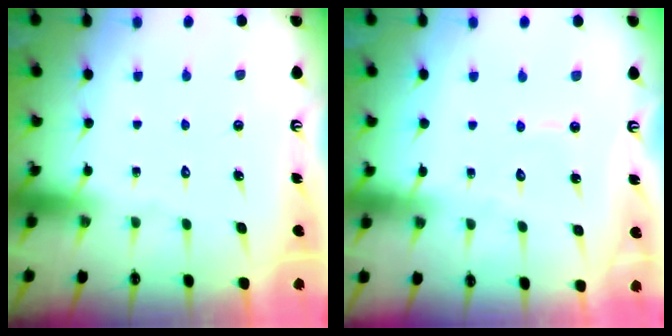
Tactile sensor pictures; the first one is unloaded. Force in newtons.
{"total": 3.7, "press": 3.7, "slide": 0.4}